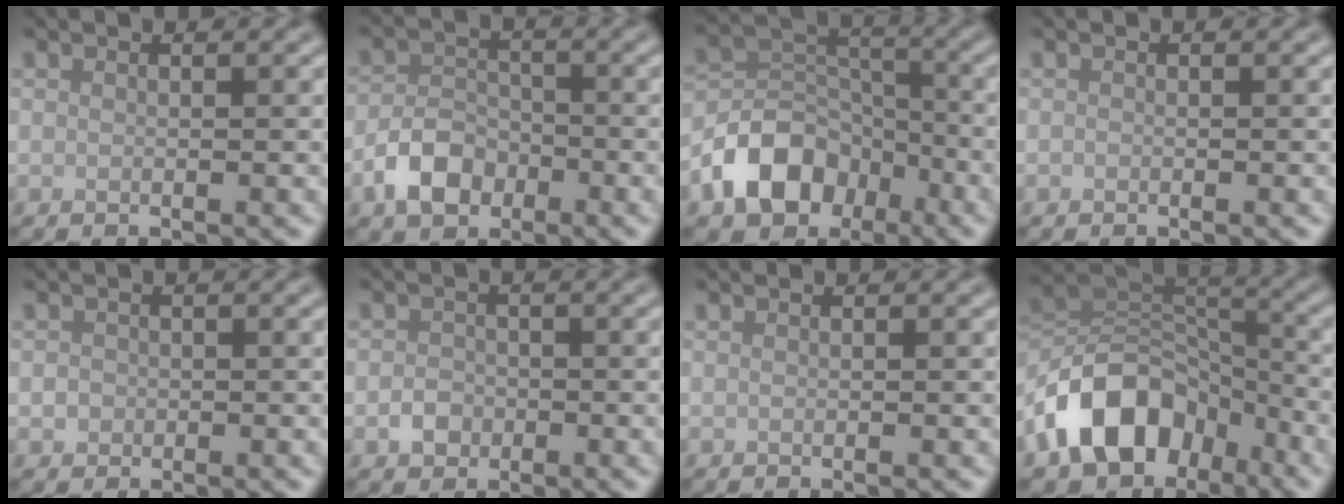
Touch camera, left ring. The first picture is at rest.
{"total": 4.2, "force": [-2.2, 2.8, 2.2], "torque": [-0.039, 0.002, -0.047]}
{"total": 8.0, "force": [-4.4, 5.6, 3.7], "torque": [-0.061, -0.002, -0.087]}
{"total": 0.0}
{"total": 1.0, "force": [-0.1, 1.0, 0.2], "torque": [0.004, -0.003, -0.005]}
{"total": 1.7, "force": [-0.6, 1.5, 0.6], "torque": [-0.002, 0.000, -0.016]}
{"total": 0.0}
{"total": 10.9, "force": [-6.0, 7.2, 5.5], "torque": [-0.092, 0.008, -0.123]}